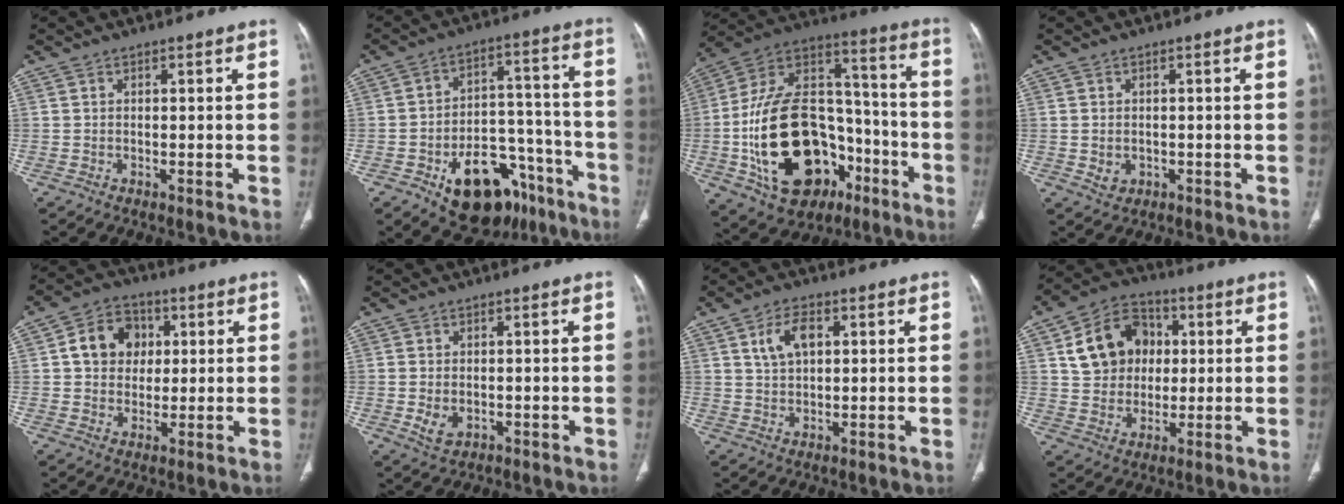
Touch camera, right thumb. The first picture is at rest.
{"total": 19.8, "force": [-11.2, 11.6, 11.5], "torque": [-0.122, 0.089, -0.157]}
{"total": 31.0, "force": [-9.7, 19.8, 21.8], "torque": [-0.406, 0.056, -0.144]}
{"total": 2.7, "force": [-0.4, 2.3, 1.4], "torque": [-0.020, 0.000, 0.005]}
{"total": 10.0, "force": [2.0, 8.3, 5.2], "torque": [-0.053, 0.005, 0.028]}
{"total": 3.6, "force": [-0.7, 2.6, 2.5], "torque": [-0.046, -0.004, -0.002]}
{"total": 6.3, "force": [2.2, 3.8, 4.6], "torque": [-0.077, 0.001, 0.042]}
{"total": 13.8, "force": [3.0, 11.5, 7.1], "torque": [-0.093, 0.011, 0.052]}